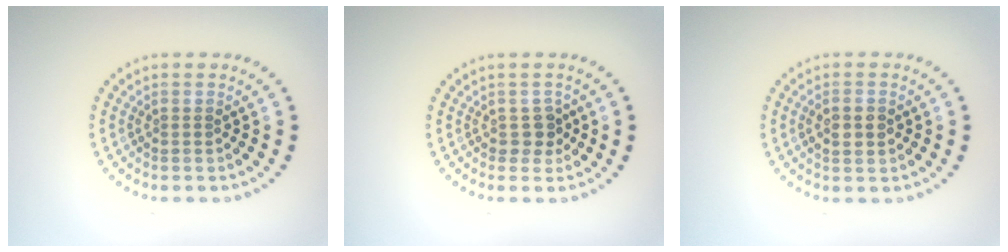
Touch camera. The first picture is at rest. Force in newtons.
{"total": 1.6, "press": 1.4, "slide": 0.8}
{"total": 1.9, "press": 1.9, "slide": 0.1}